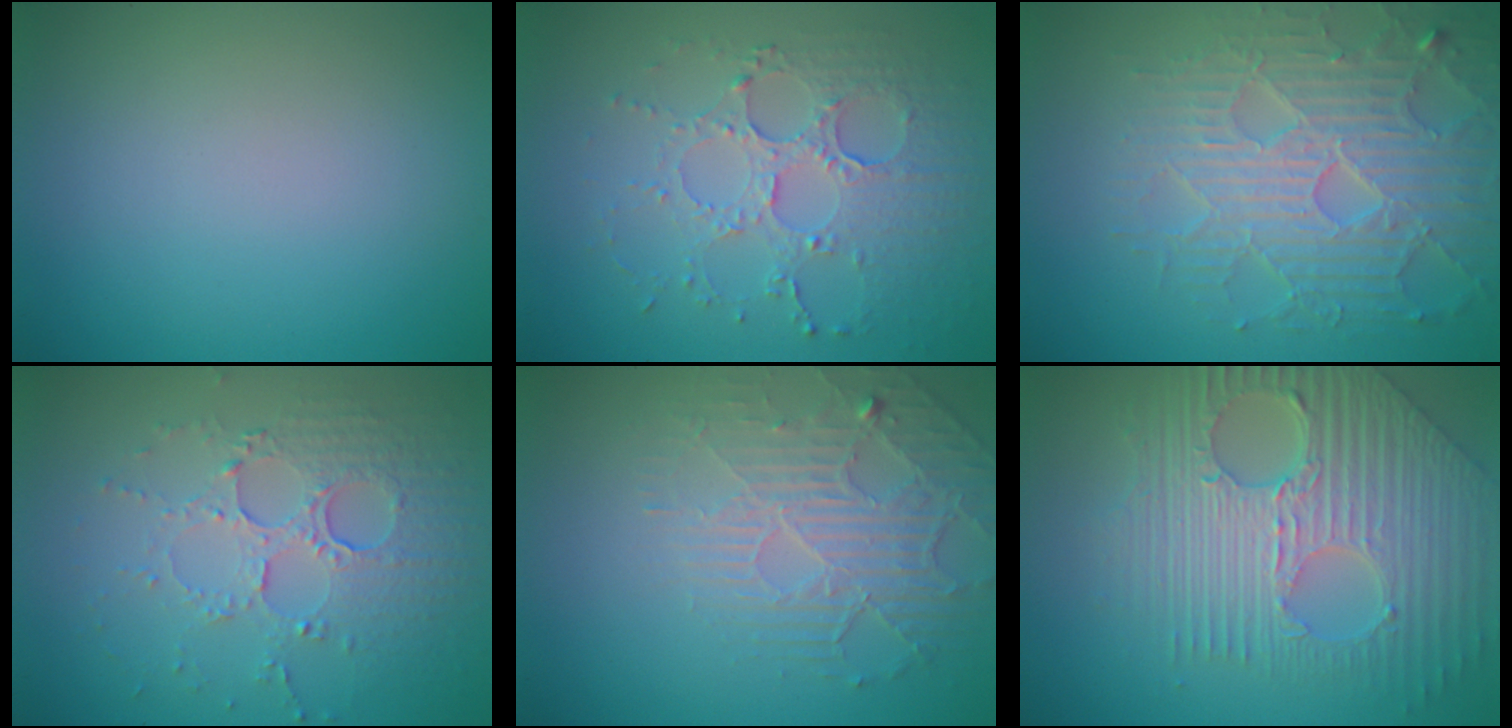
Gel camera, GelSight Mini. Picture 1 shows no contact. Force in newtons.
{"total": 4.6, "press": 3.7, "slide": 2.8}
{"total": 6.6, "press": 5.5, "slide": 3.6}
{"total": 5.5, "press": 3.7, "slide": 4.1}
{"total": 3.1, "press": 2.8, "slide": 1.4}
{"total": 9.6, "press": 6.5, "slide": 7.1}